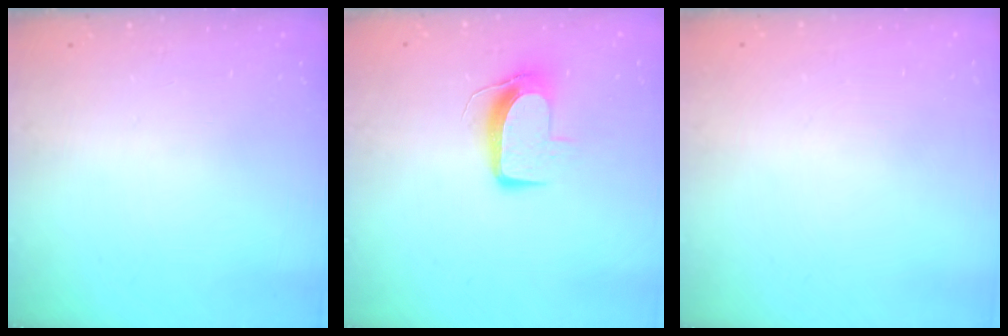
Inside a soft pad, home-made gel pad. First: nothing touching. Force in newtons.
{"total": 9.5, "press": 9.5, "slide": 0.3}
{"total": 0.0}